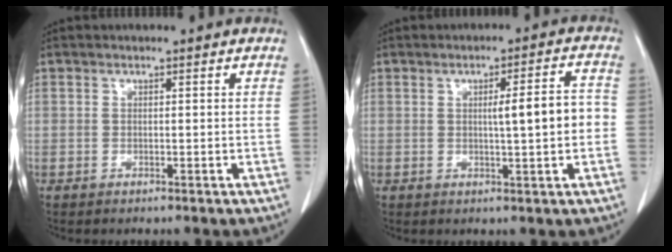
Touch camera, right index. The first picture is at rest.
{"total": 6.3, "force": [-0.2, 0.5, 6.3], "torque": [-0.091, 0.009, -0.002]}